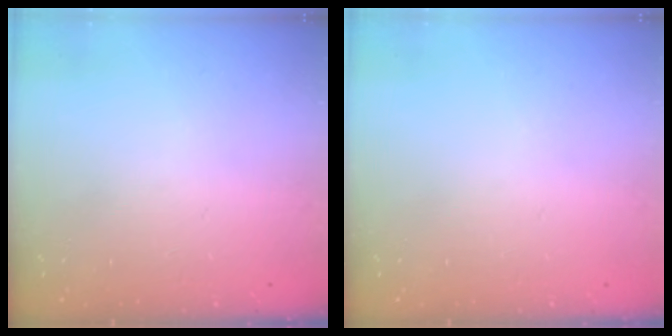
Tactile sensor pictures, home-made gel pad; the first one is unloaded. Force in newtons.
{"total": 0.0}